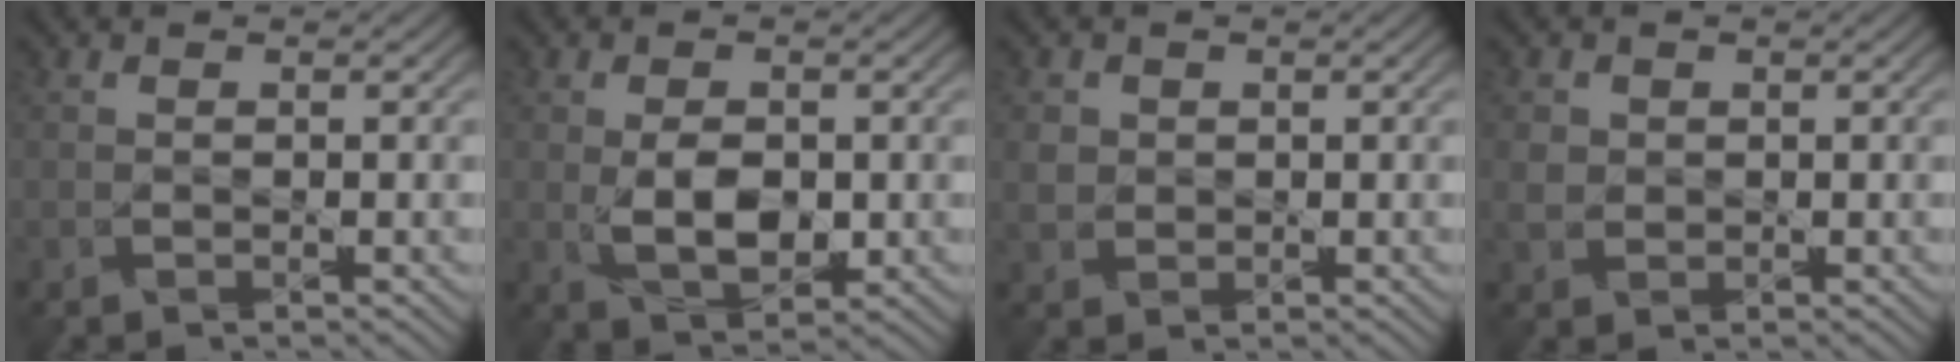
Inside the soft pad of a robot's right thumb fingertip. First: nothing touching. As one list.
[{"total": 5.1, "force": [-0.3, 2.9, 4.1], "torque": [-0.090, -0.011, -0.004]}, {"total": 2.1, "force": [1.0, 1.8, 0.4], "torque": [-0.025, -0.002, 0.016]}, {"total": 1.7, "force": [0.7, 1.5, 0.3], "torque": [-0.023, 0.002, 0.010]}]